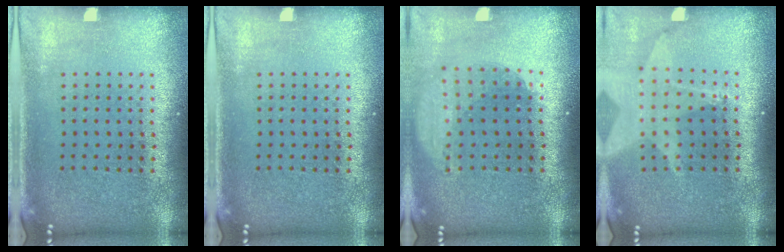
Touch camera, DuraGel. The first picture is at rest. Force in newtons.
{"total": 0.0}
{"total": 1.8, "press": 1.4, "slide": 1.2}
{"total": 2.0, "press": 1.6, "slide": 1.3}